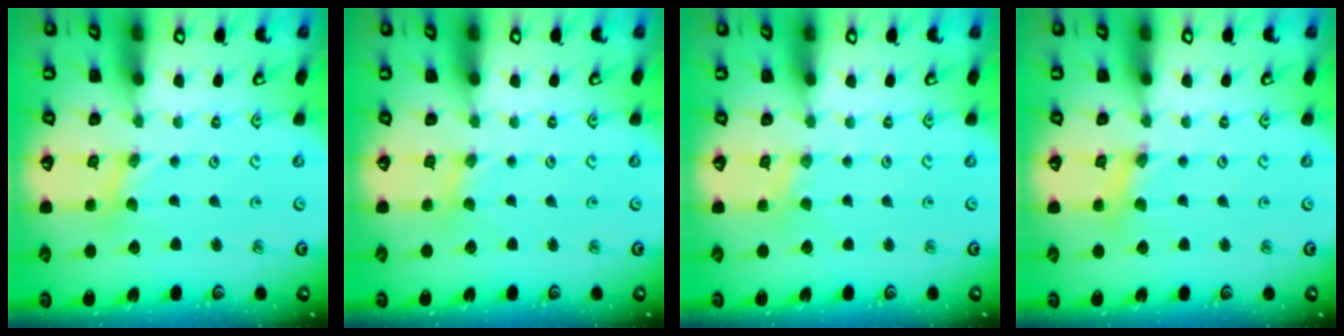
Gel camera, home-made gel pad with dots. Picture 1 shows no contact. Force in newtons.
{"total": 0.6, "press": 0.6, "slide": 0.2}
{"total": 1.3, "press": 1.3, "slide": 0.3}
{"total": 1.9, "press": 1.9, "slide": 0.3}